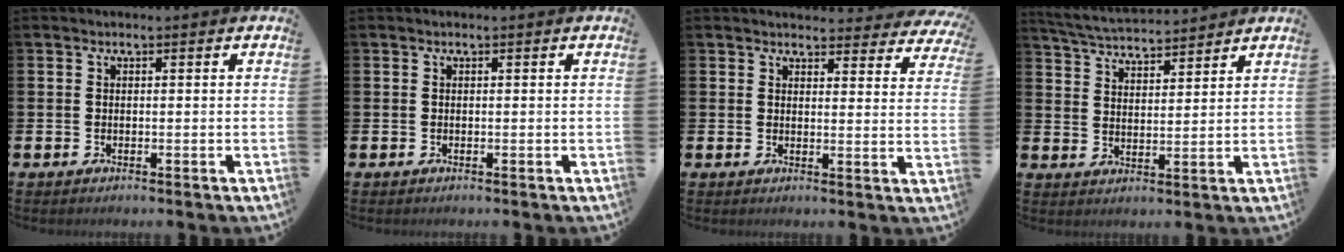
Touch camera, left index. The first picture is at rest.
{"total": 0.0}
{"total": 3.4, "force": [3.3, 0.8, 0.1], "torque": [0.001, -0.022, 0.055]}
{"total": 4.9, "force": [4.9, 0.3, 0.5], "torque": [-0.026, -0.031, 0.086]}